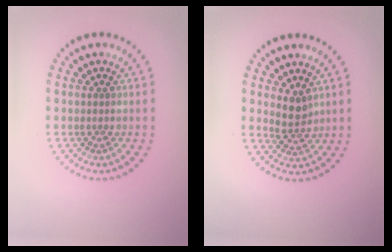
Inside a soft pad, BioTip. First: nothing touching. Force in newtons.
{"total": 2.2, "press": 1.9, "slide": 1.1}